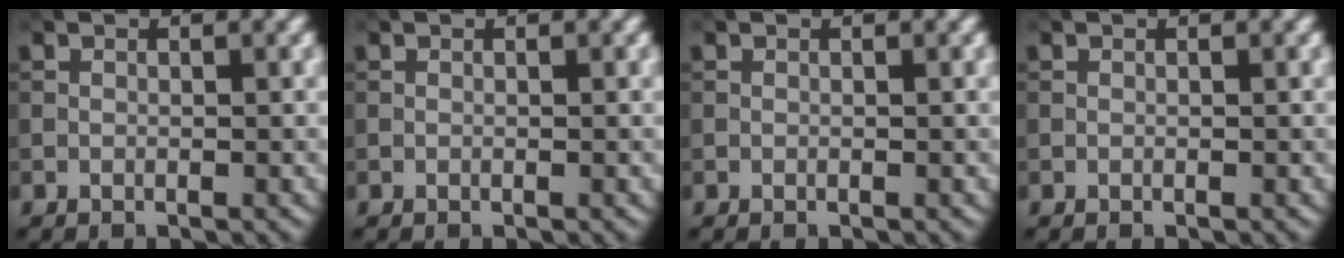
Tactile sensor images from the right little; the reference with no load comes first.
{"total": 0.0}
{"total": 0.0}
{"total": 0.0}